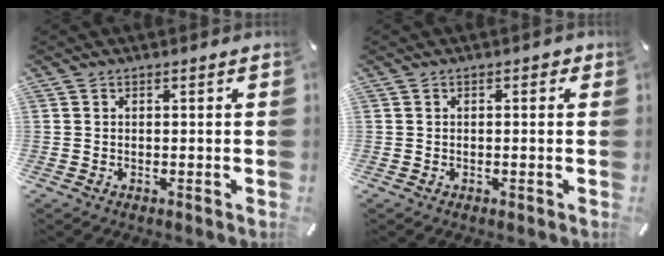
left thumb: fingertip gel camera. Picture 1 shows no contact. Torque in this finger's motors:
{"motor_torque": [-0.15, -0.09, 0.07, 0.10, 0.02]}